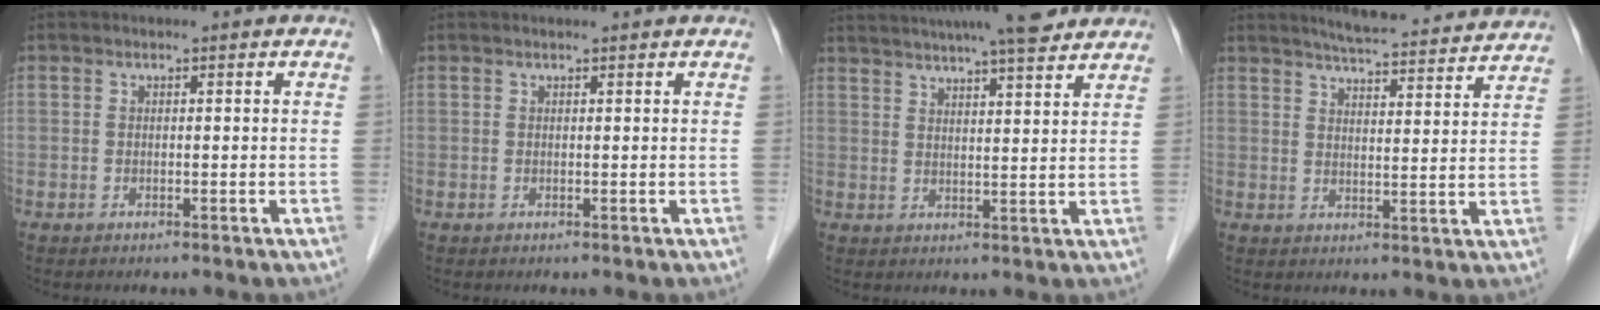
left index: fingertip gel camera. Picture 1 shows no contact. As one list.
[{"total": 0.8, "force": [0.8, 0.0, 0.4], "torque": [-0.007, 0.007, 0.010]}, {"total": 16.3, "force": [14.2, 1.6, 7.8], "torque": [-0.130, 0.024, 0.196]}, {"total": 15.5, "force": [14.6, 1.6, 5.0], "torque": [-0.067, -0.009, 0.178]}]